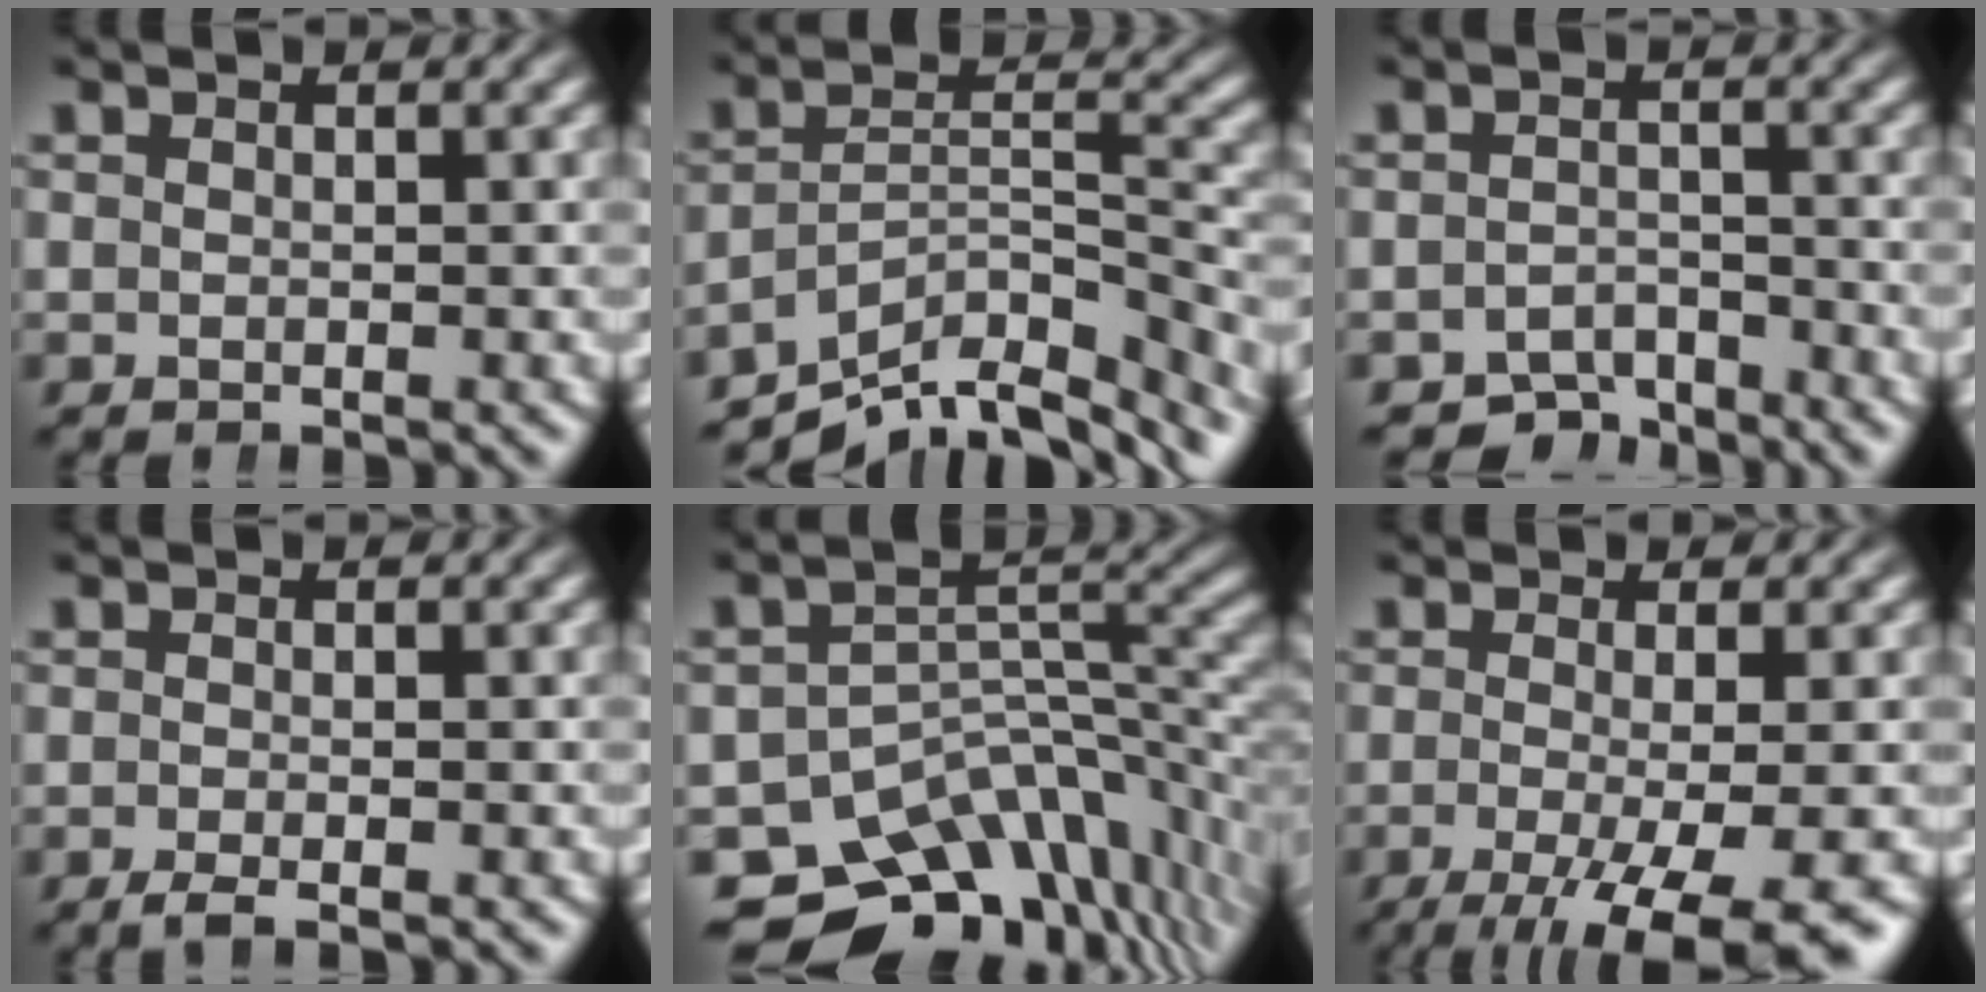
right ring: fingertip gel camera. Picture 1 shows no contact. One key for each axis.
{"total": 9.6, "fx": -6.2, "fy": 5.0, "fz": 5.4, "tx": -0.078, "ty": -0.021, "tz": -0.091}
{"total": 4.5, "fx": -4.1, "fy": 1.8, "fz": 0.4, "tx": 0.005, "ty": -0.016, "tz": -0.066}
{"total": 1.9, "fx": -1.6, "fy": 0.7, "fz": 0.8, "tx": -0.023, "ty": -0.008, "tz": -0.024}
{"total": 14.5, "fx": -8.5, "fy": 9.0, "fz": 7.6, "tx": -0.118, "ty": -0.037, "tz": -0.123}
{"total": 7.3, "fx": -3.9, "fy": 3.0, "fz": 5.3, "tx": -0.099, "ty": -0.043, "tz": -0.040}